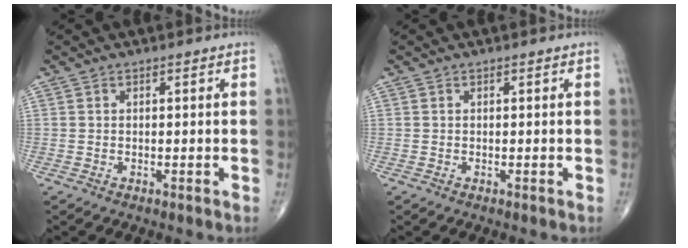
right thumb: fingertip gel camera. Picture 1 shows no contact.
{"total": 0.0}